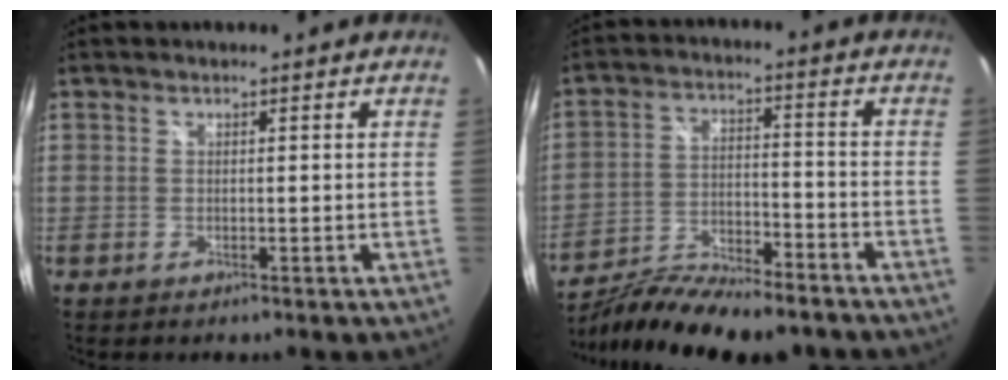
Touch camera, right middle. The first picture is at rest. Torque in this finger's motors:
{"motor_torque": [-0.07, -0.08, 0.26, 0.05]}